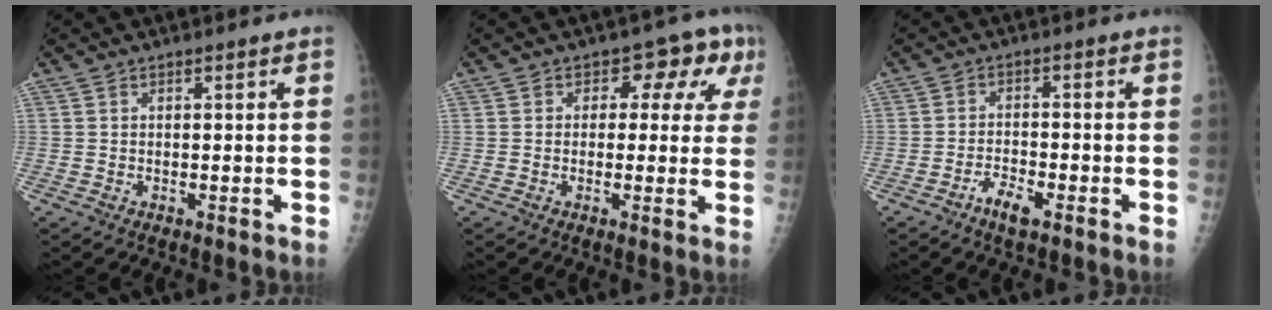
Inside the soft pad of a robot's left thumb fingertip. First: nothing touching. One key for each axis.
{"total": 7.8, "fx": 2.2, "fy": 5.1, "fz": 5.5, "tx": -0.015, "ty": 0.009, "tz": 0.015}
{"total": 3.9, "fx": -2.6, "fy": 1.2, "fz": 2.6, "tx": -0.051, "ty": 0.015, "tz": -0.048}